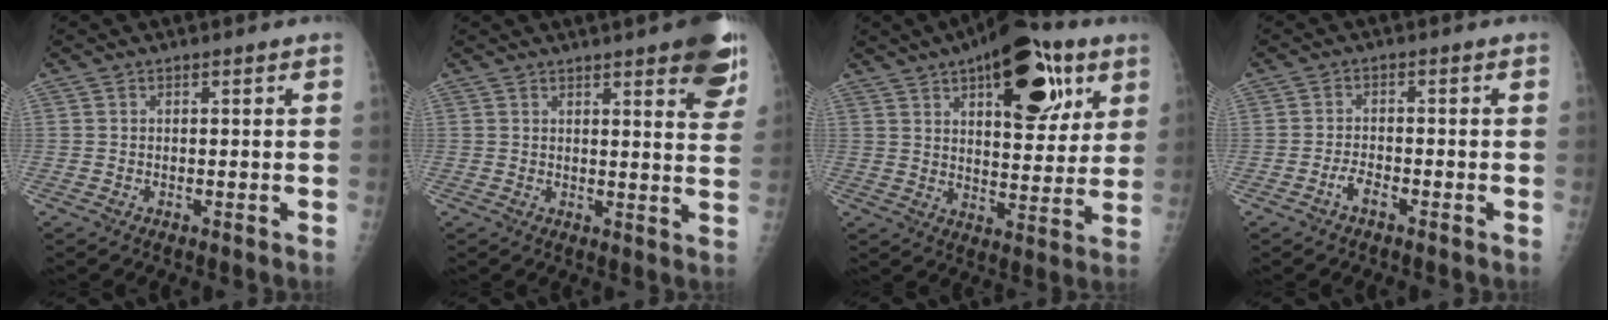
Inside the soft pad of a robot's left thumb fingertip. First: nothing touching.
{"total": 12.3, "force": [7.5, 3.0, 9.2], "torque": [-0.087, -0.031, 0.083]}
{"total": 20.7, "force": [10.1, 9.3, 15.6], "torque": [-0.182, -0.028, 0.149]}
{"total": 2.5, "force": [-1.6, 1.0, 1.6], "torque": [-0.032, 0.011, -0.032]}